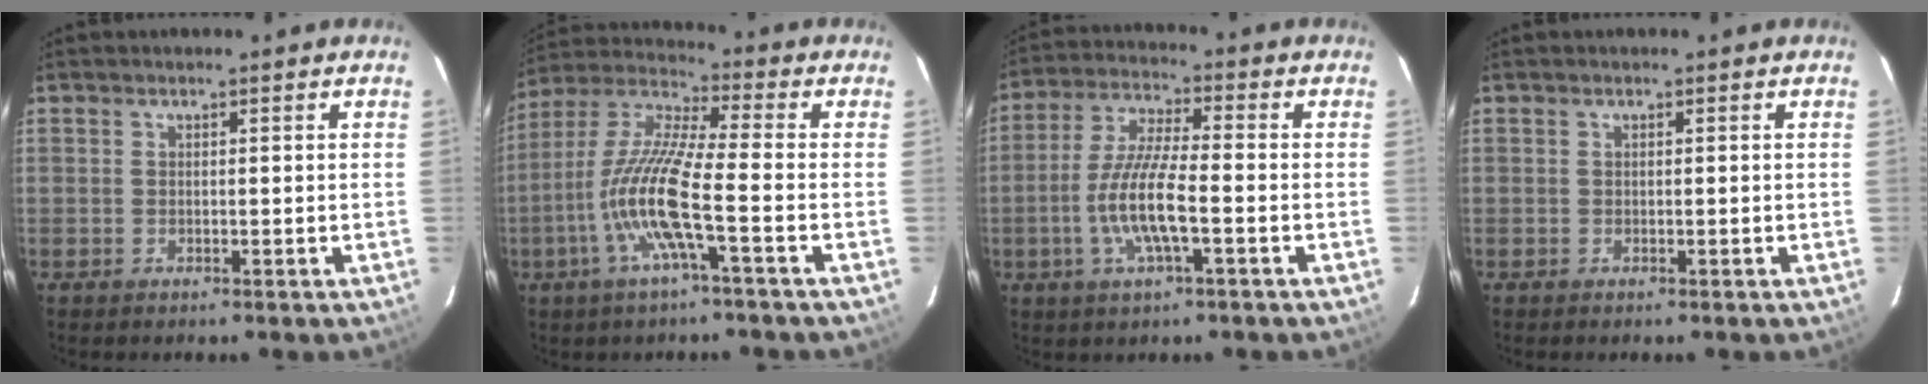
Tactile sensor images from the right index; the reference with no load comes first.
{"total": 13.0, "force": [-4.4, 0.9, 12.2], "torque": [-0.252, -0.001, -0.093]}
{"total": 10.4, "force": [-3.1, 2.0, 9.8], "torque": [-0.202, -0.003, -0.060]}
{"total": 0.0}